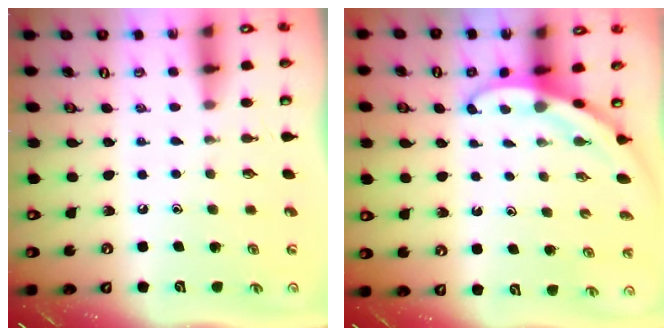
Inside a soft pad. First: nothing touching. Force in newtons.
{"total": 3.4, "press": 3.4, "slide": 0.2}